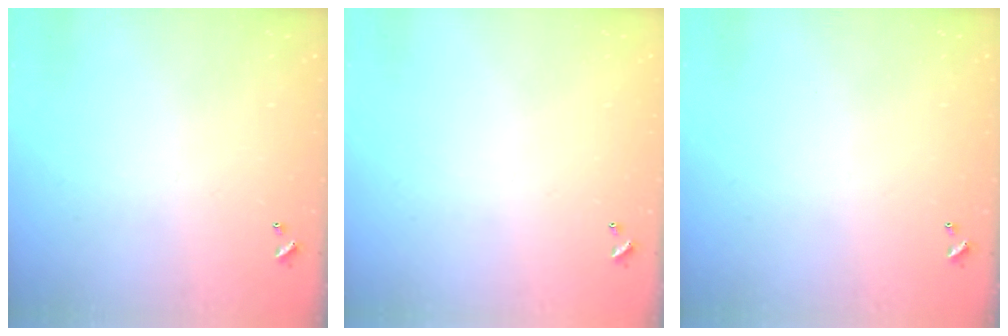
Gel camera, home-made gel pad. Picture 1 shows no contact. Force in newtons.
{"total": 0.0}
{"total": 0.0}